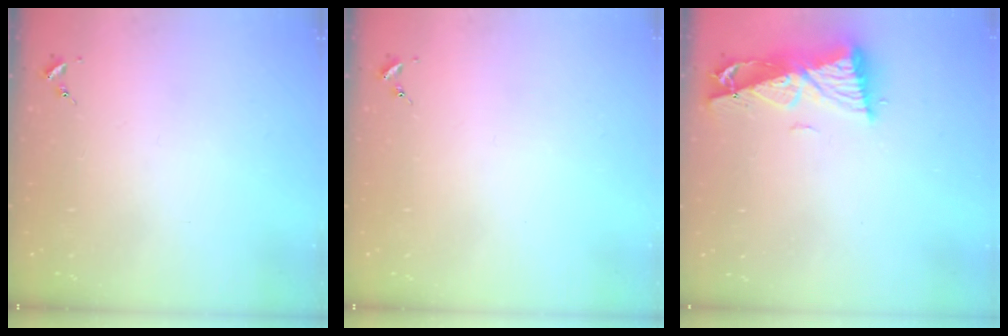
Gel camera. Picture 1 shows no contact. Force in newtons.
{"total": 0.0}
{"total": 9.7, "press": 9.6, "slide": 1.3}